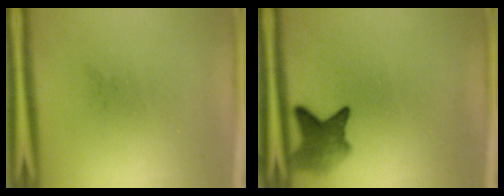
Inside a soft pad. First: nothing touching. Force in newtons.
{"total": 5.0}